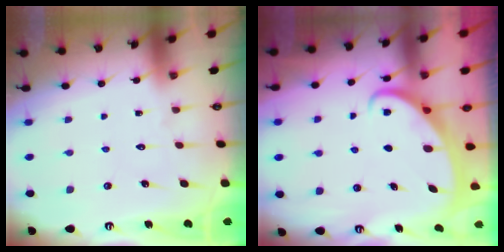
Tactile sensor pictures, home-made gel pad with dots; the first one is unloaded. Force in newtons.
{"total": 2.6, "press": 2.6, "slide": 0.4}